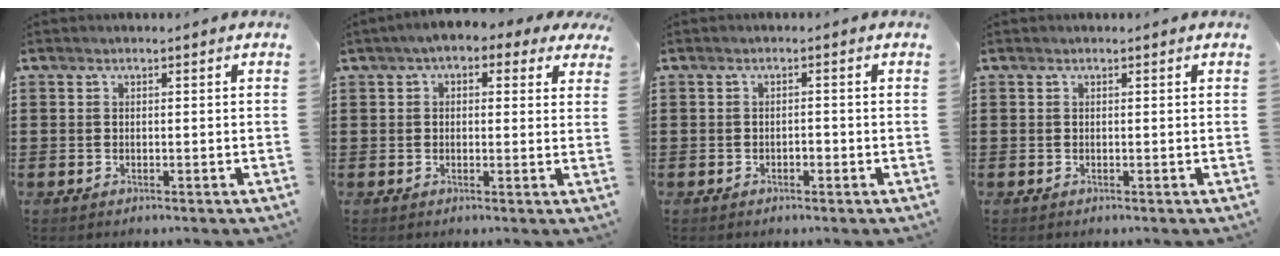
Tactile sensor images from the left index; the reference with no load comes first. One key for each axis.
{"total": 3.3, "fx": 1.7, "fy": 1.5, "fz": 2.3, "tx": -0.052, "ty": 0.006, "tz": 0.026}
{"total": 0.8, "fx": -0.5, "fy": 0.4, "fz": 0.4, "tx": -0.012, "ty": -0.002, "tz": -0.011}
{"total": 0.0}